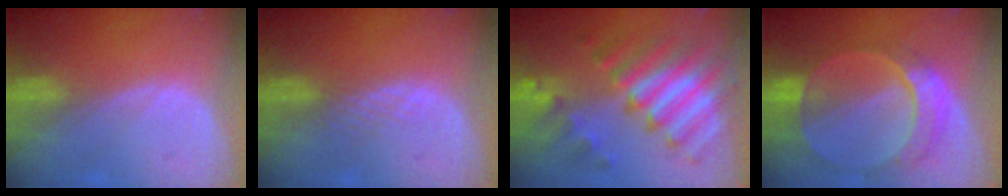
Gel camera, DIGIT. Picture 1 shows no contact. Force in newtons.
{"total": 1.6, "press": 1.6, "slide": 0.1}
{"total": 11.3, "press": 11.3, "slide": 1.0}
{"total": 9.8, "press": 8.3, "slide": 5.1}